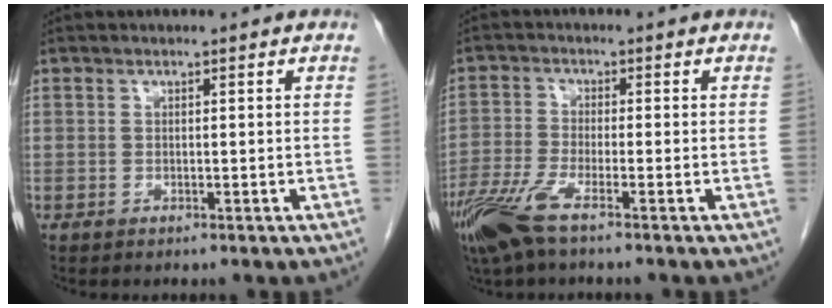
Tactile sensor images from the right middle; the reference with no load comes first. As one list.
[{"total": 7.0, "force": [-4.6, 0.8, 5.3], "torque": [-0.119, -0.016, -0.095]}]